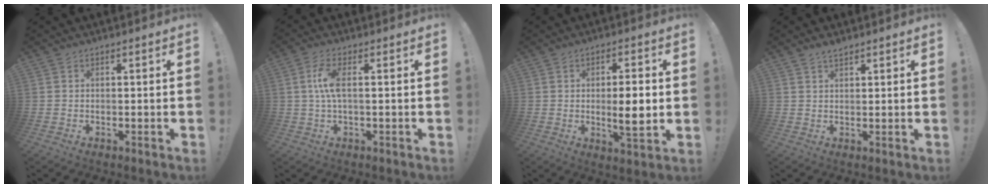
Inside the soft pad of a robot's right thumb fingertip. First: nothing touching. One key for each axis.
{"total": 7.1, "fx": 0.7, "fy": 2.3, "fz": 6.7, "tx": -0.137, "ty": -0.001, "tz": 0.011}
{"total": 8.6, "fx": -0.5, "fy": 2.2, "fz": 8.3, "tx": -0.122, "ty": -0.006, "tz": -0.014}
{"total": 2.4, "fx": 2.0, "fy": 0.7, "fz": 1.2, "tx": -0.016, "ty": -0.011, "tz": 0.035}